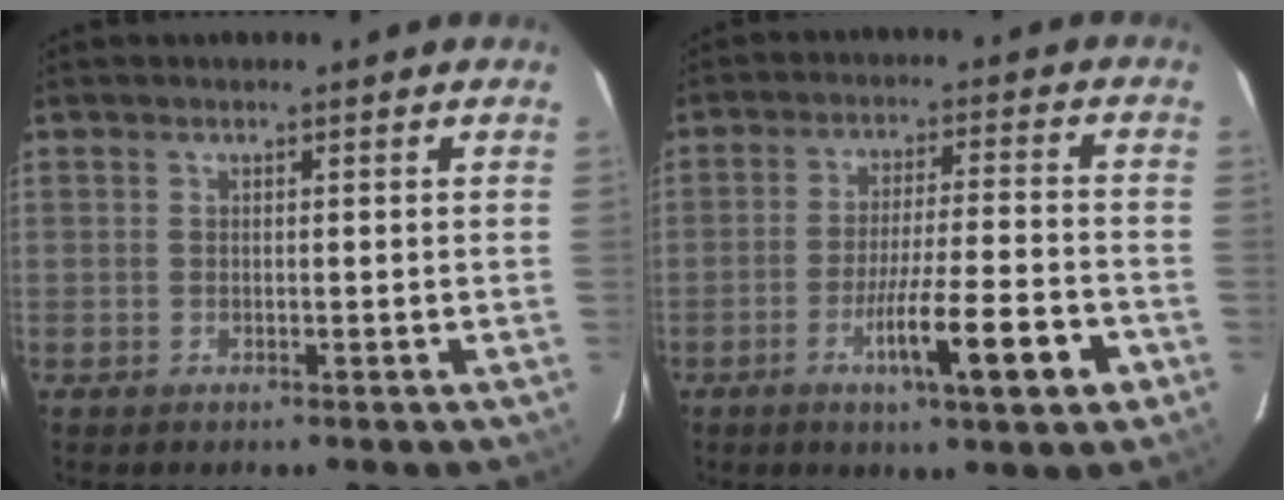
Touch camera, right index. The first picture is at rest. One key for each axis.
{"total": 11.1, "fx": -5.0, "fy": 0.4, "fz": 9.9, "tx": -0.160, "ty": -0.008, "tz": -0.076}